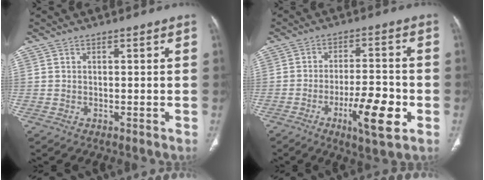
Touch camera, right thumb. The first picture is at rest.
{"total": 11.0, "force": [-4.2, 2.9, 9.8], "torque": [-0.157, 0.013, -0.066]}